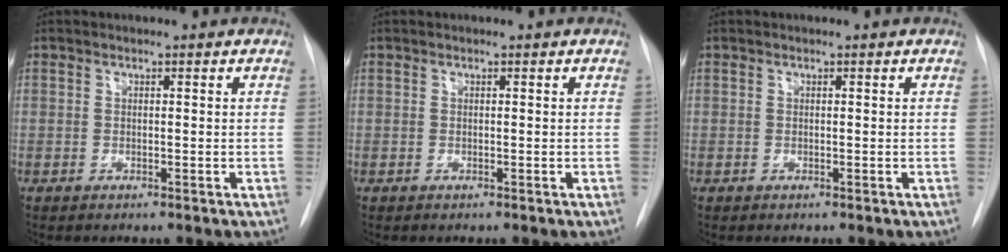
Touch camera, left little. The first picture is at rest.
{"total": 0.0}
{"total": 0.0}